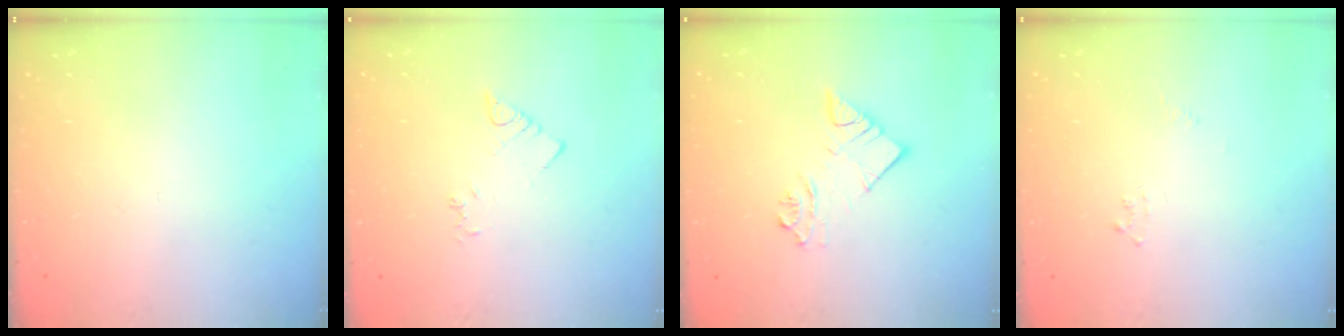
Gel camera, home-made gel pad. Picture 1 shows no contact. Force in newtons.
{"total": 3.2, "press": 3.2, "slide": 0.5}
{"total": 8.0, "press": 7.9, "slide": 0.7}
{"total": 3.9, "press": 3.9, "slide": 0.4}